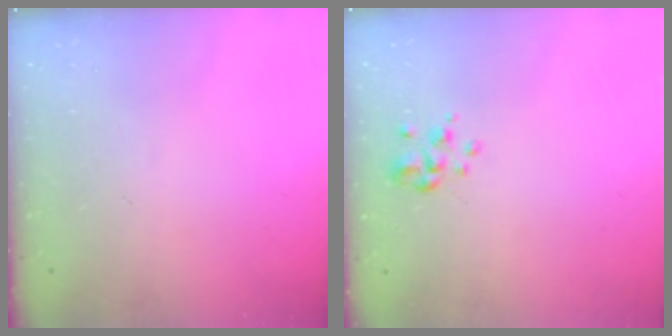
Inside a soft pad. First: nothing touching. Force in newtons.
{"total": 2.2, "press": 2.1, "slide": 0.7}